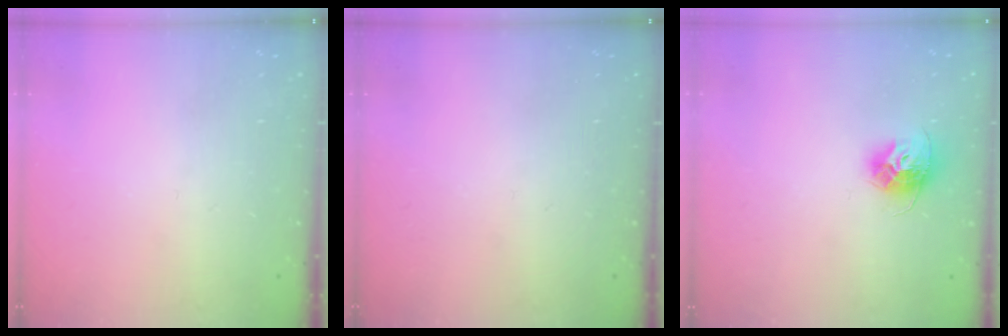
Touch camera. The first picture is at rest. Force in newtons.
{"total": 0.0}
{"total": 10.4, "press": 10.4, "slide": 0.5}